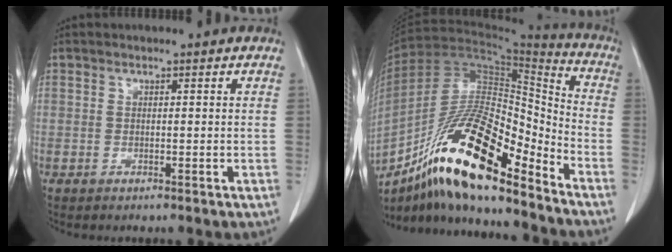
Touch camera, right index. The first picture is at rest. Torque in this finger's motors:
{"motor_torque": [0.74, -0.81, 0.36, 0.05]}